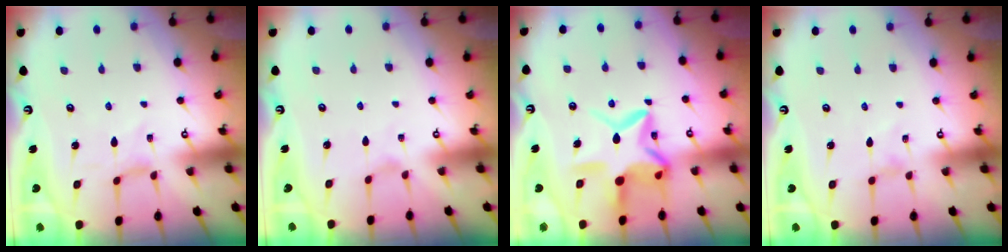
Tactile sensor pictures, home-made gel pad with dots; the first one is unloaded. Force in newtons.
{"total": 0.0}
{"total": 15.7, "press": 15.6, "slide": 1.2}
{"total": 0.0}